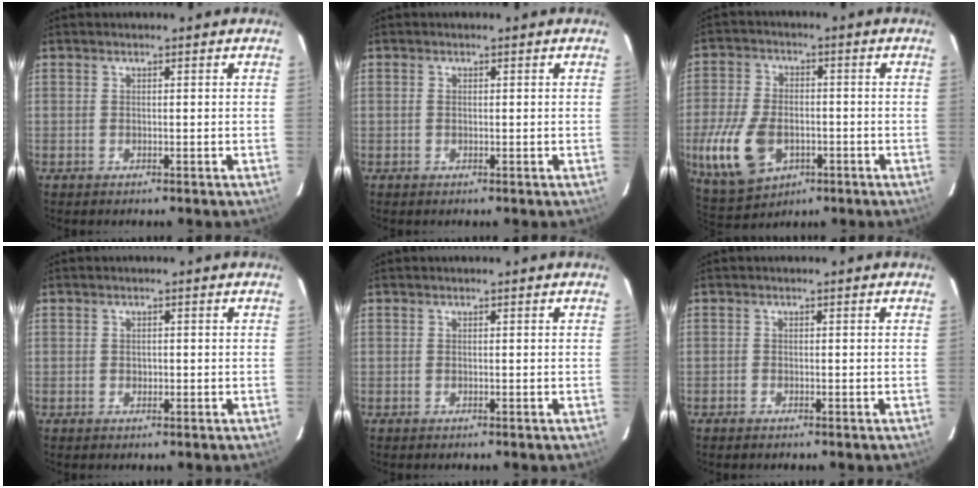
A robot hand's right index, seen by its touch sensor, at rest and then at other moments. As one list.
[{"total": 0.5, "force": [0.1, 0.4, 0.3], "torque": [-0.005, 0.001, 0.000]}, {"total": 15.3, "force": [-4.7, 9.8, 10.8], "torque": [-0.256, -0.014, -0.071]}, {"total": 0.8, "force": [-0.1, 0.8, 0.2], "torque": [-0.001, 0.000, -0.001]}, {"total": 0.0}, {"total": 0.7, "force": [-0.6, 0.3, 0.0], "torque": [-0.003, -0.001, -0.013]}]